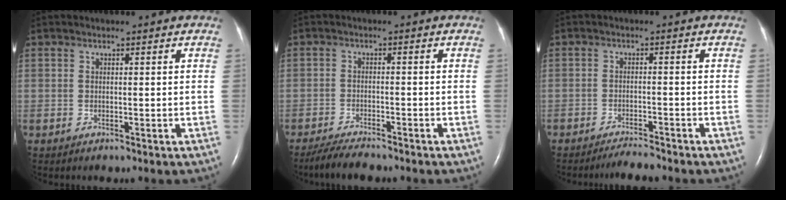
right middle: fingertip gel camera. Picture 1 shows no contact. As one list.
[{"total": 5.9, "force": [-5.2, 0.7, 2.8], "torque": [-0.053, -0.018, -0.089]}, {"total": 2.9, "force": [-2.8, 0.0, 0.8], "torque": [-0.019, -0.012, -0.046]}]